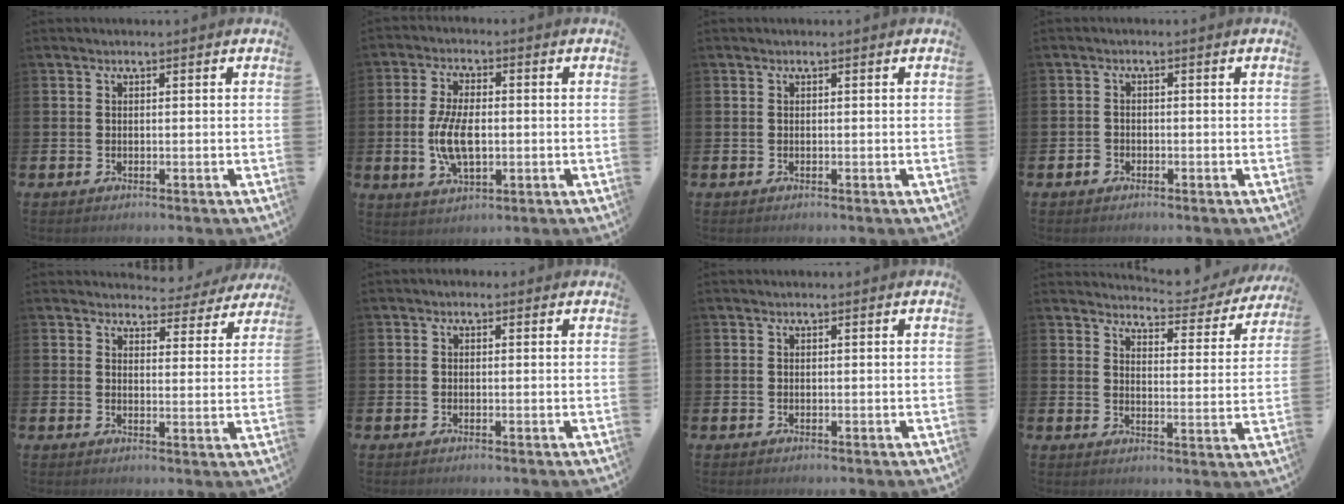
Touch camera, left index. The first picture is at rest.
{"total": 7.2, "force": [-0.4, 3.4, 6.3], "torque": [-0.141, -0.001, -0.013]}
{"total": 0.0}
{"total": 1.3, "force": [-0.9, 1.0, 0.1], "torque": [-0.004, 0.003, -0.021]}
{"total": 3.7, "force": [3.4, 1.4, 0.1], "torque": [0.007, -0.030, 0.054]}
{"total": 0.6, "force": [-0.3, 0.5, 0.1], "torque": [0.002, 0.002, -0.008]}
{"total": 0.0}
{"total": 4.6, "force": [4.5, 0.7, 0.8], "torque": [-0.017, -0.036, 0.072]}